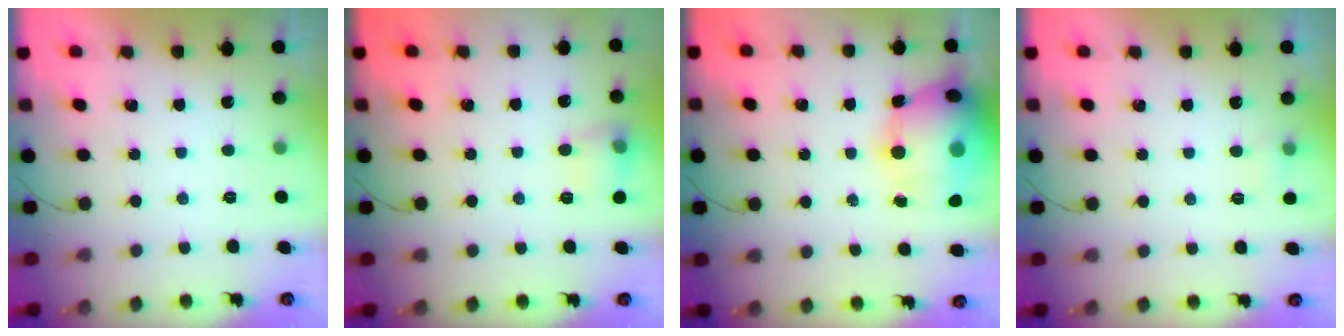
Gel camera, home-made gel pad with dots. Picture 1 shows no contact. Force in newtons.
{"total": 8.9, "press": 8.9, "slide": 0.7}
{"total": 20.8, "press": 20.4, "slide": 4.1}
{"total": 6.8, "press": 2.5, "slide": 6.3}